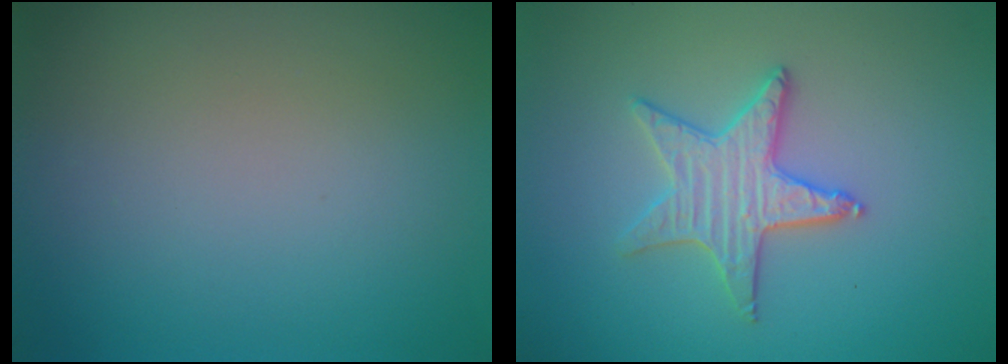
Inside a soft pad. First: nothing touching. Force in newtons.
{"total": 3.3, "press": 3.2, "slide": 0.2}